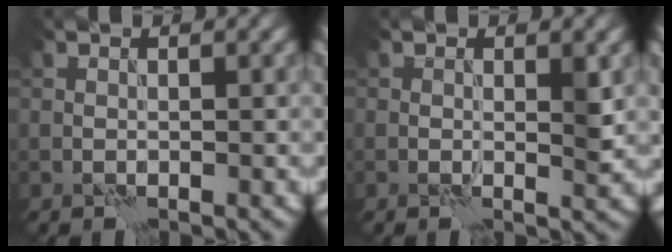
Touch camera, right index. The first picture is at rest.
{"total": 1.7, "force": [0.1, 0.6, 1.5], "torque": [-0.017, -0.004, -0.001]}